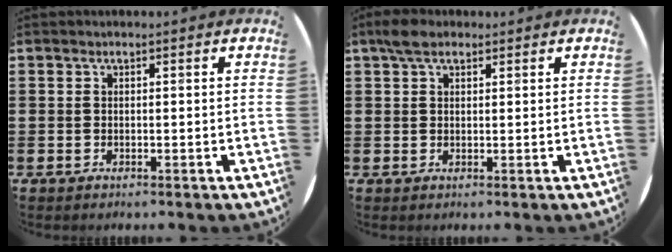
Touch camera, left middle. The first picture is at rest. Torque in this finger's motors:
{"motor_torque": [0.76, -0.85, 0.06, 0.02]}